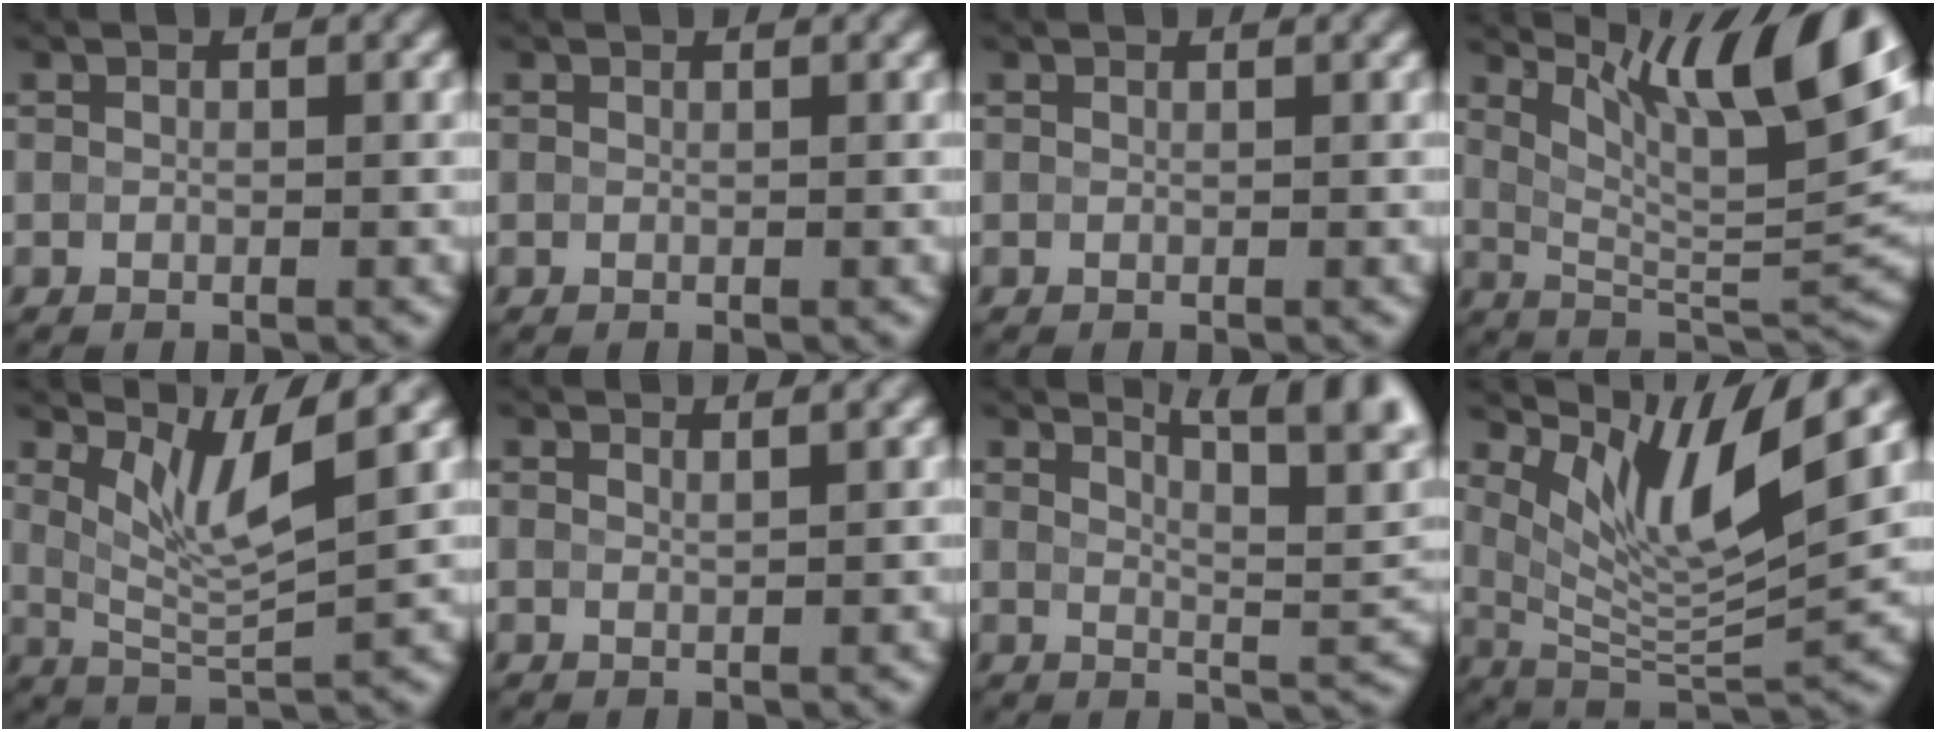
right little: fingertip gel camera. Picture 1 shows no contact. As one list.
[{"total": 0.0}, {"total": 0.0}, {"total": 12.5, "force": [6.8, 3.4, 10.0], "torque": [-0.143, 0.007, 0.115]}, {"total": 5.1, "force": [2.8, 0.9, 4.2], "torque": [-0.078, -0.010, 0.055]}, {"total": 1.5, "force": [1.3, 0.5, 0.6], "torque": [0.004, 0.009, 0.001]}, {"total": 8.5, "force": [5.1, 2.4, 6.4], "torque": [-0.054, 0.022, 0.066]}, {"total": 8.4, "force": [4.6, 2.0, 6.8], "torque": [-0.119, -0.017, 0.091]}]